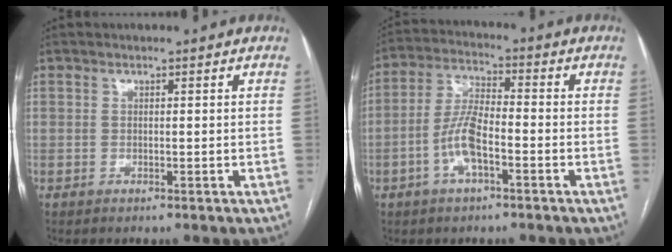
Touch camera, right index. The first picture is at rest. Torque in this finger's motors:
{"motor_torque": [1.07, -0.12, 0.33, 0.08]}